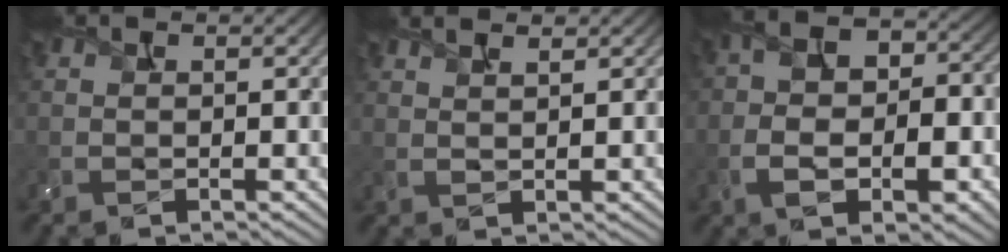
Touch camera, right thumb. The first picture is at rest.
{"total": 2.4, "force": [1.9, 0.3, 1.4], "torque": [-0.025, 0.003, 0.028]}
{"total": 10.3, "force": [-2.6, 6.2, 7.9], "torque": [-0.139, -0.013, -0.042]}